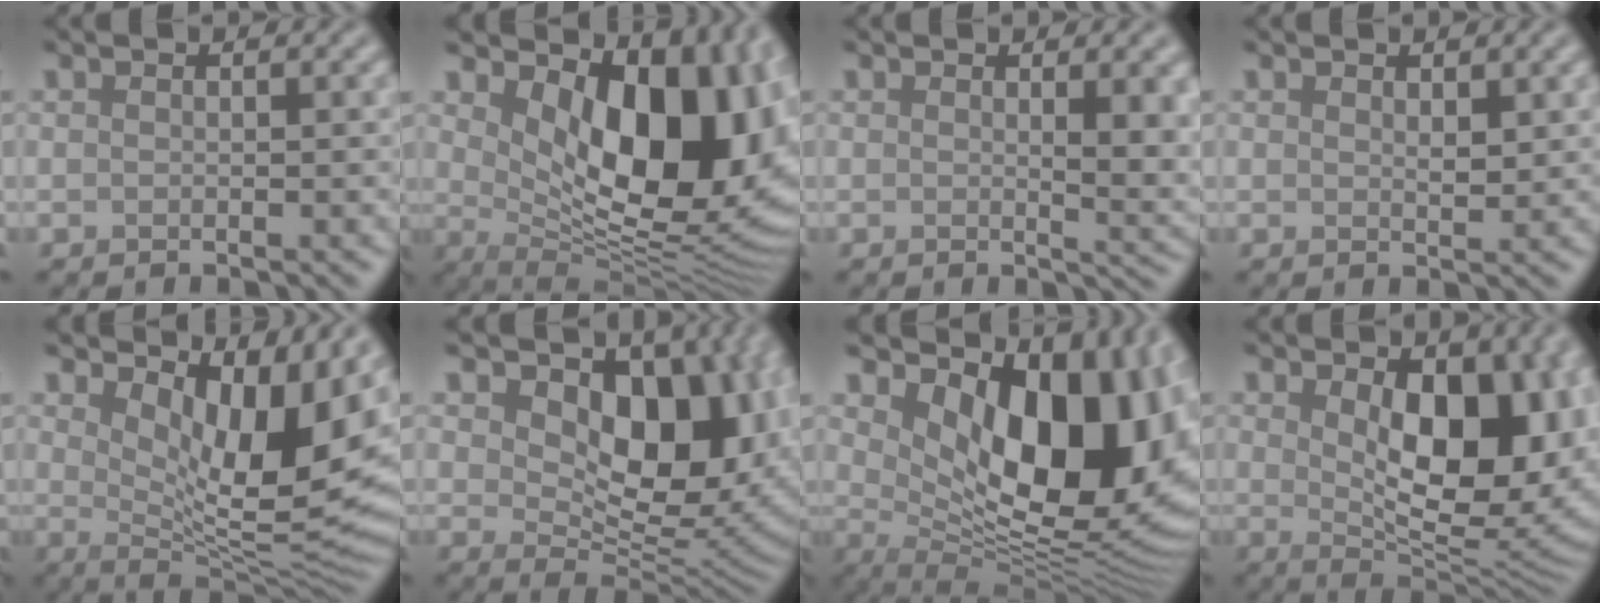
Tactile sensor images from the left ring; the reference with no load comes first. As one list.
[{"total": 14.1, "force": [3.2, 7.5, 11.5], "torque": [-0.138, -0.021, 0.060]}, {"total": 3.9, "force": [1.0, 1.2, 3.6], "torque": [-0.036, -0.005, 0.016]}, {"total": 1.2, "force": [0.7, 0.5, 0.8], "torque": [-0.013, -0.004, 0.015]}, {"total": 10.8, "force": [4.1, 4.4, 9.0], "torque": [-0.140, -0.015, 0.070]}, {"total": 12.2, "force": [3.5, 7.4, 9.0], "torque": [-0.119, -0.013, 0.058]}, {"total": 15.7, "force": [3.9, 8.5, 12.6], "torque": [-0.156, -0.016, 0.075]}, {"total": 11.6, "force": [1.9, 6.3, 9.6], "torque": [-0.121, -0.009, 0.033]}]